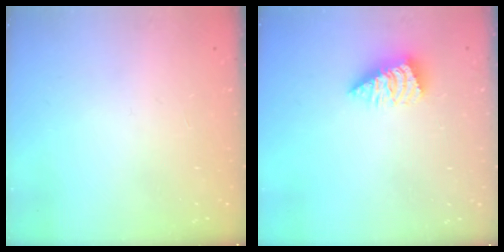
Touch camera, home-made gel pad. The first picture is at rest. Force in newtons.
{"total": 2.6, "press": 2.5, "slide": 0.3}